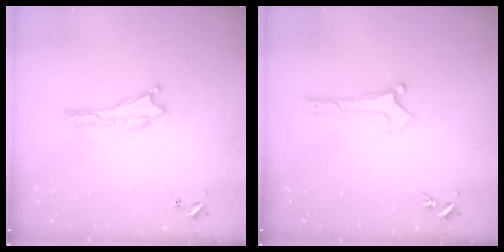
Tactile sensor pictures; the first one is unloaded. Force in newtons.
{"total": 0.0}